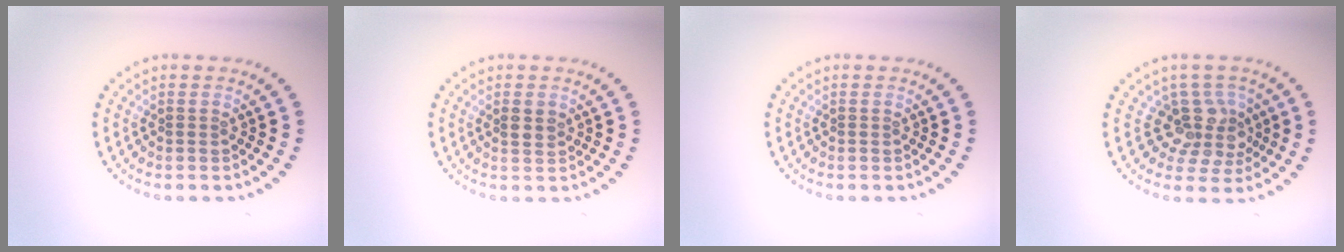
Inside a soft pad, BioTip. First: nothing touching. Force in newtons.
{"total": 1.3, "press": 1.3, "slide": 0.4}
{"total": 0.0}
{"total": 3.7, "press": 2.9, "slide": 2.3}